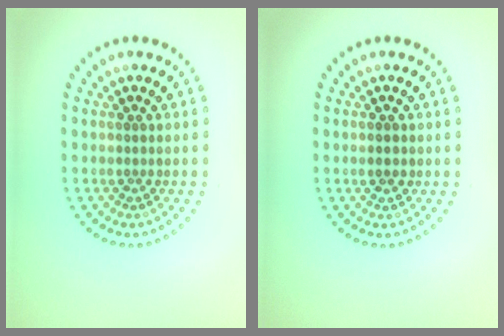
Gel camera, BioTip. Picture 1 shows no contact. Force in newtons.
{"total": 1.2, "press": 1.2, "slide": 0.0}